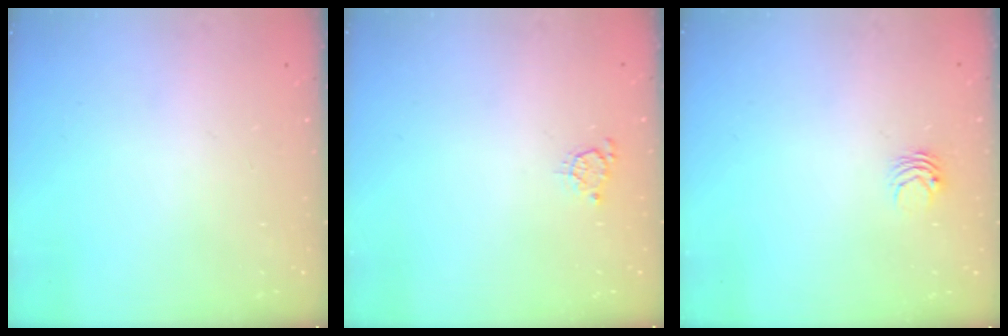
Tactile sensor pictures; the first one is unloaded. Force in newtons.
{"total": 4.3, "press": 4.2, "slide": 0.5}
{"total": 3.0, "press": 3.0, "slide": 0.3}